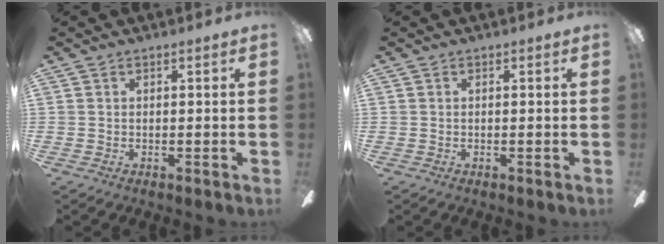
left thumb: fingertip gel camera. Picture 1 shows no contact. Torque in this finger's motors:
{"motor_torque": [-0.14, 0.14, 0.13, 0.06, 0.00]}